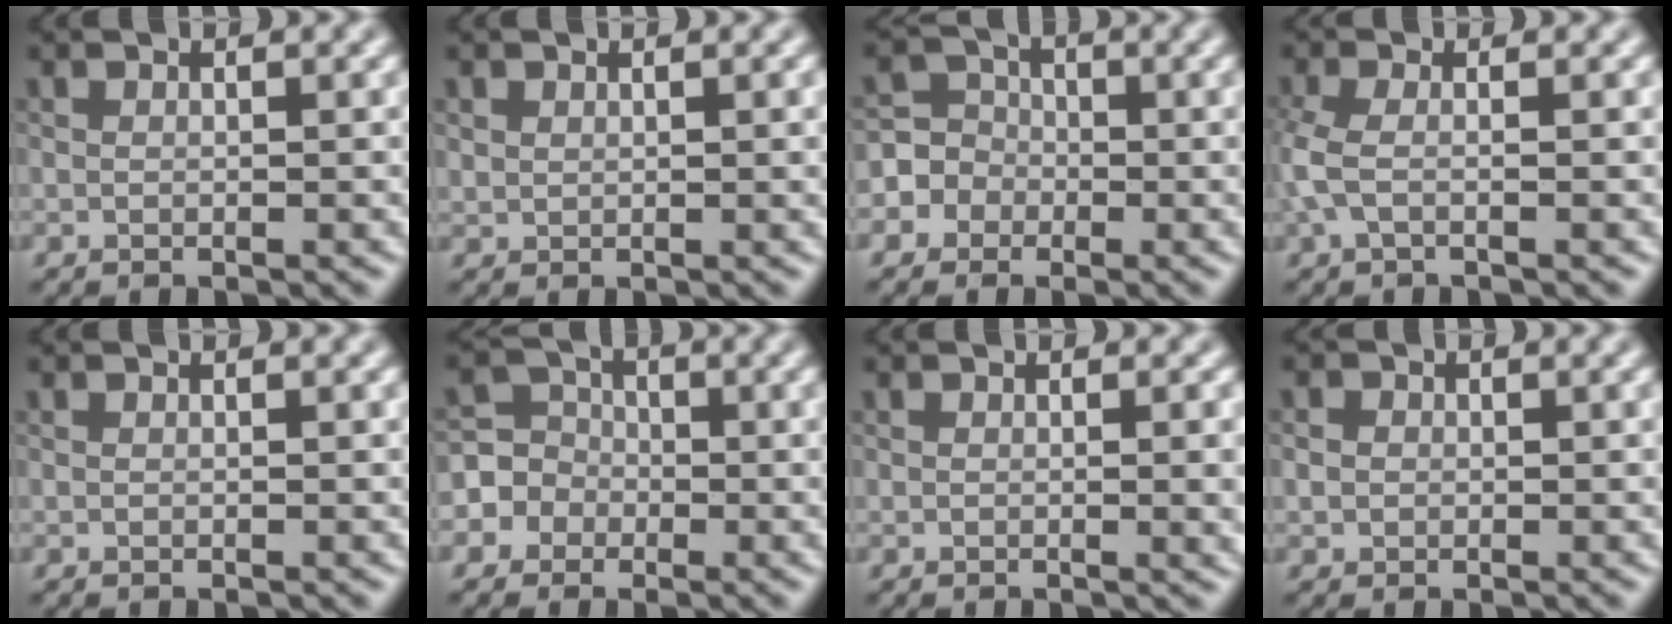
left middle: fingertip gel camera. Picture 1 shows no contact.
{"total": 0.7, "force": [0.4, 0.2, 0.5], "torque": [-0.010, 0.001, 0.021]}
{"total": 4.0, "force": [-2.2, 3.4, -0.2], "torque": [0.022, 0.015, -0.050]}
{"total": 2.1, "force": [-1.1, 0.5, 1.8], "torque": [-0.067, 0.005, -0.015]}
{"total": 0.0}
{"total": 4.5, "force": [-2.3, 3.8, -0.3], "torque": [0.020, 0.018, -0.050]}
{"total": 2.3, "force": [0.1, 0.9, 2.1], "torque": [-0.014, 0.006, 0.008]}
{"total": 0.7, "force": [-0.4, 0.6, -0.1], "torque": [-0.007, 0.006, 0.007]}